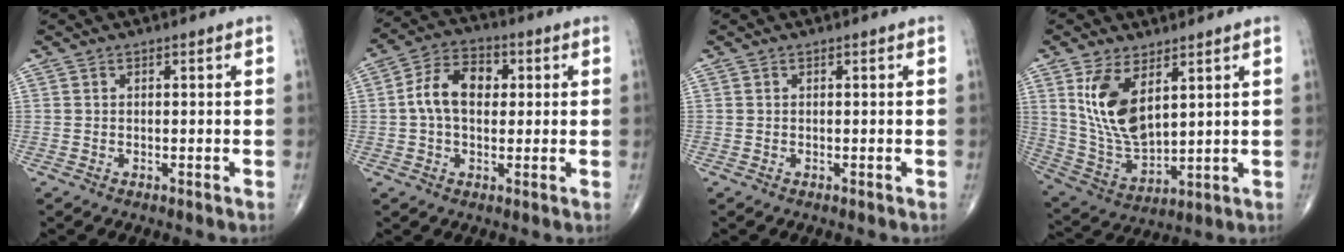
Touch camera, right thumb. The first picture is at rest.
{"total": 9.5, "force": [1.0, 6.3, 7.1], "torque": [-0.117, 0.022, 0.010]}
{"total": 0.0}
{"total": 12.8, "force": [5.1, 6.3, 10.0], "torque": [-0.185, -0.026, 0.118]}